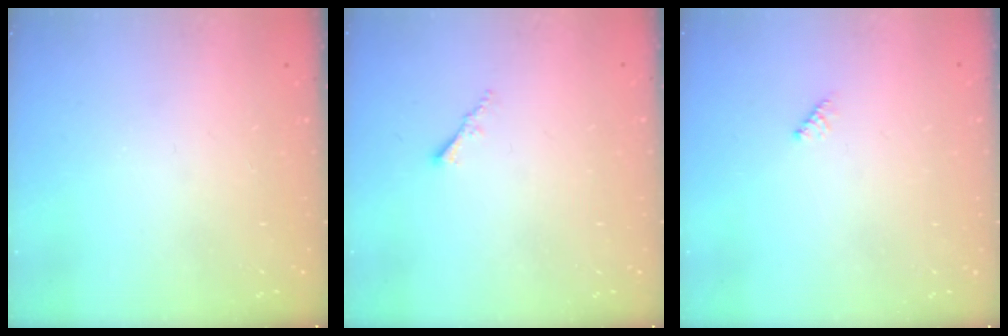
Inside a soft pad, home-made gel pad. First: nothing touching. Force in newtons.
{"total": 1.2, "press": 1.1, "slide": 0.4}
{"total": 2.3, "press": 2.3, "slide": 0.4}